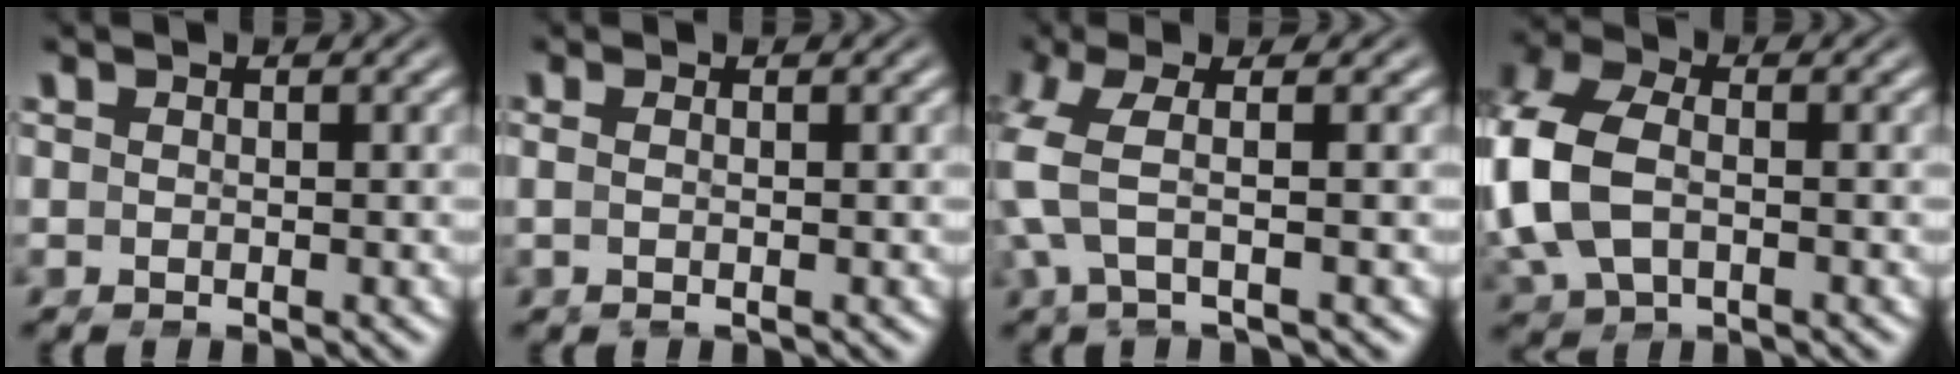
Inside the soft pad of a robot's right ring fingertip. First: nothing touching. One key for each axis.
{"total": 0.6, "fx": 0.2, "fy": -0.3, "fz": 0.5, "tx": -0.014, "ty": 0.008, "tz": 0.003}
{"total": 5.5, "fx": 0.6, "fy": 3.1, "fz": 4.6, "tx": -0.105, "ty": 0.017, "tz": -0.006}
{"total": 7.6, "fx": -0.6, "fy": 6.1, "fz": 4.5, "tx": -0.151, "ty": -0.018, "tz": -0.005}